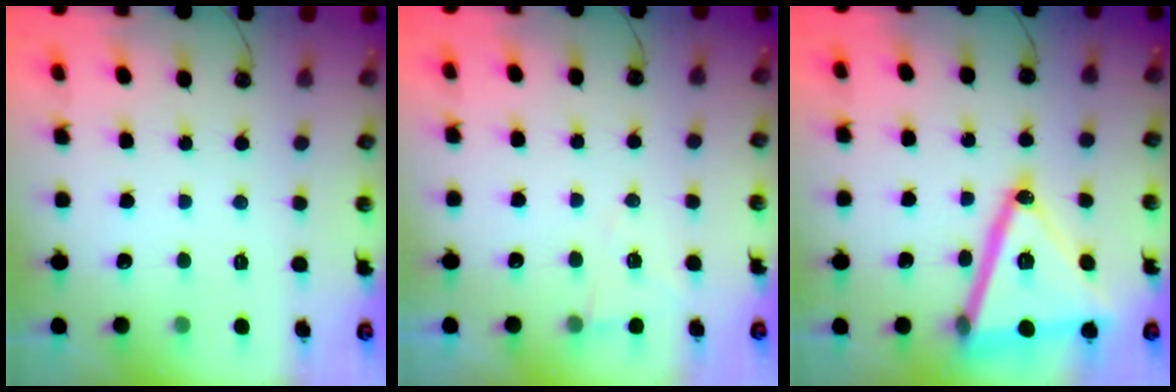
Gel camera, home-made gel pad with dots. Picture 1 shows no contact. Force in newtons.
{"total": 4.9, "press": 4.3, "slide": 2.3}
{"total": 24.8, "press": 24.6, "slide": 3.4}